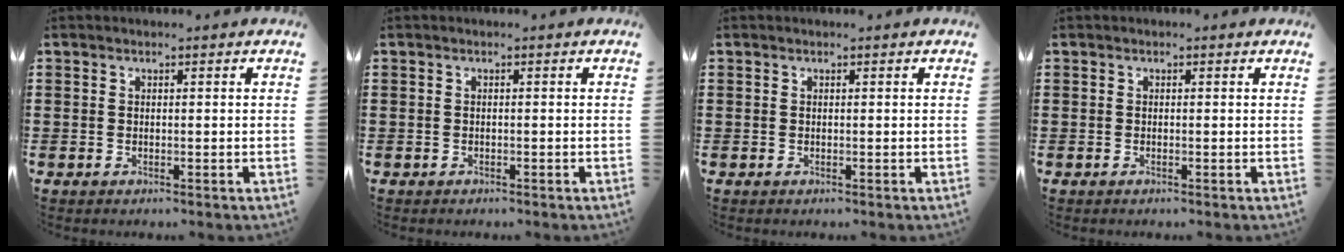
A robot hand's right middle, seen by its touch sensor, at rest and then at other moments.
{"total": 0.0}
{"total": 0.0}
{"total": 0.0}